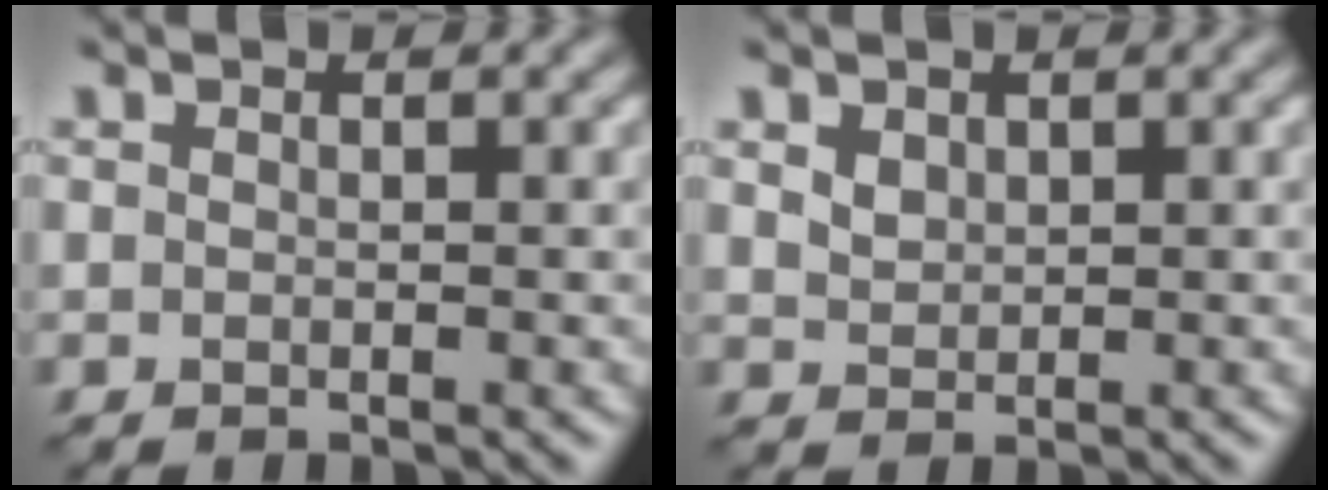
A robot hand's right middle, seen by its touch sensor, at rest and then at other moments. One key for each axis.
{"total": 1.7, "fx": 1.0, "fy": 1.2, "fz": 0.7, "tx": -0.016, "ty": -0.001, "tz": 0.019}